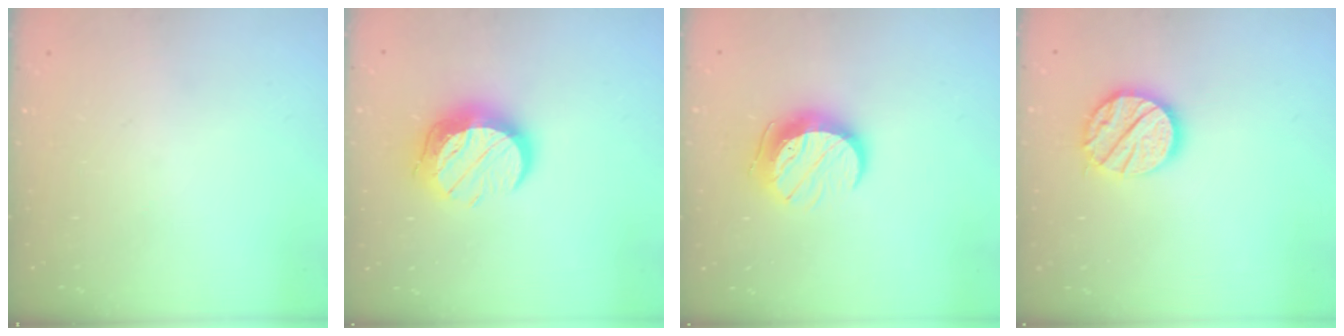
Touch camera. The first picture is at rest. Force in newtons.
{"total": 13.0, "press": 12.9, "slide": 1.2}
{"total": 11.2, "press": 11.1, "slide": 1.4}
{"total": 14.1, "press": 14.1, "slide": 1.1}